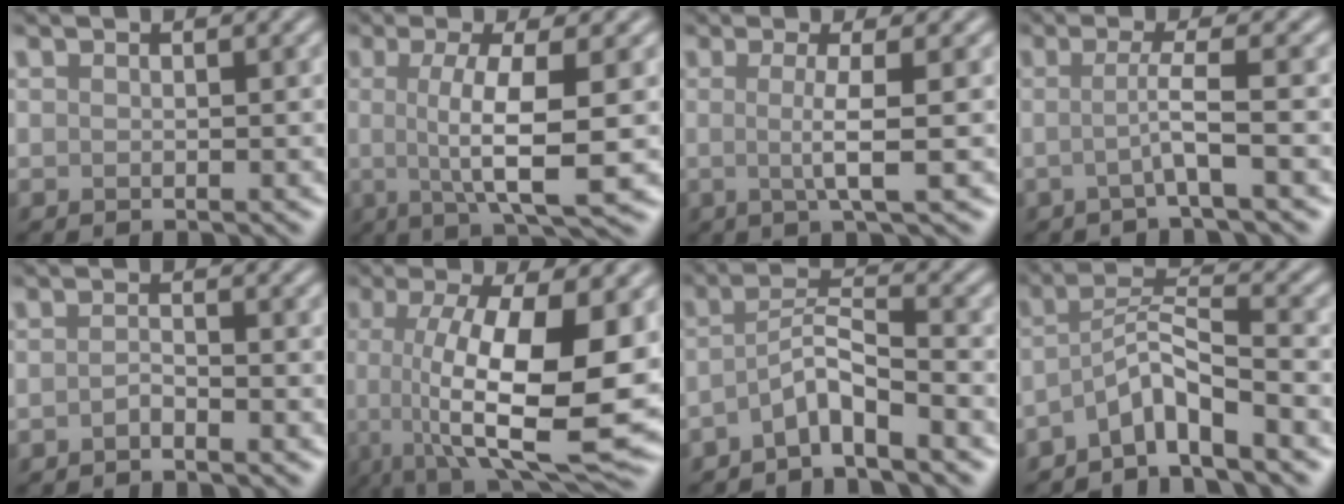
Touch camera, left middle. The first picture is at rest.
{"total": 7.0, "force": [-0.1, 1.6, 6.9], "torque": [-0.111, 0.000, -0.003]}
{"total": 3.4, "force": [0.0, 0.6, 3.3], "torque": [-0.057, -0.007, -0.007]}
{"total": 3.0, "force": [-0.5, 0.4, 2.9], "torque": [-0.052, -0.005, -0.020]}
{"total": 1.1, "force": [-0.7, 0.2, 0.8], "torque": [-0.017, 0.003, -0.015]}
{"total": 12.6, "force": [-0.5, 4.0, 12.0], "torque": [-0.192, -0.015, -0.009]}
{"total": 3.5, "force": [-2.3, 0.5, 2.6], "torque": [-0.048, 0.011, -0.056]}
{"total": 4.2, "force": [-2.8, 0.6, 3.1], "torque": [-0.055, 0.011, -0.063]}